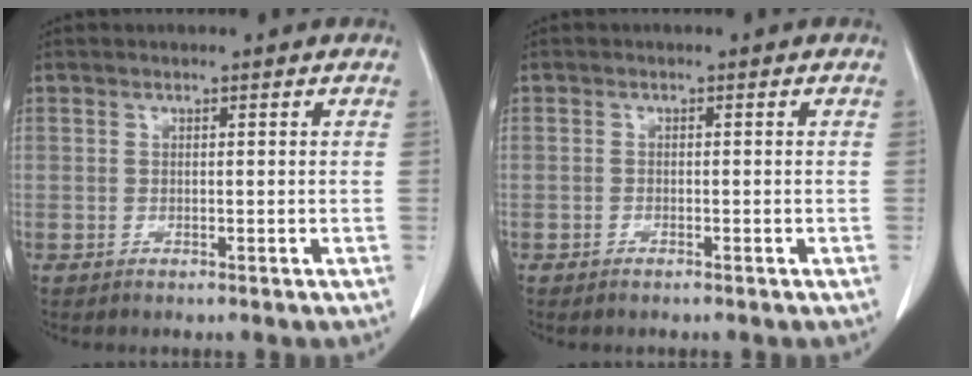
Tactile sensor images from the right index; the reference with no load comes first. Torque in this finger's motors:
{"motor_torque": [0.21, -0.22, -0.02, -0.02]}